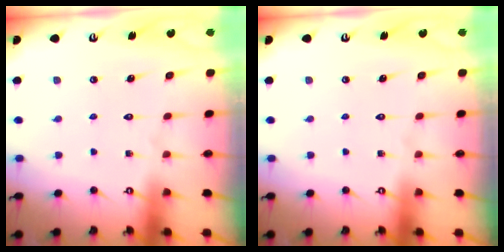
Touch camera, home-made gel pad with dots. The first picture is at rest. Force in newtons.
{"total": 0.0}